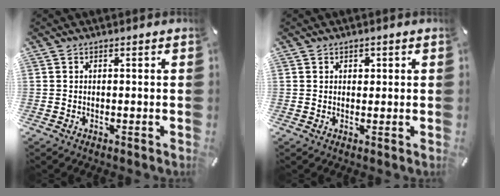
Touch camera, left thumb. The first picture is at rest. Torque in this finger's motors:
{"motor_torque": [0.26, 0.24, 0.05, -0.20, 0.00]}